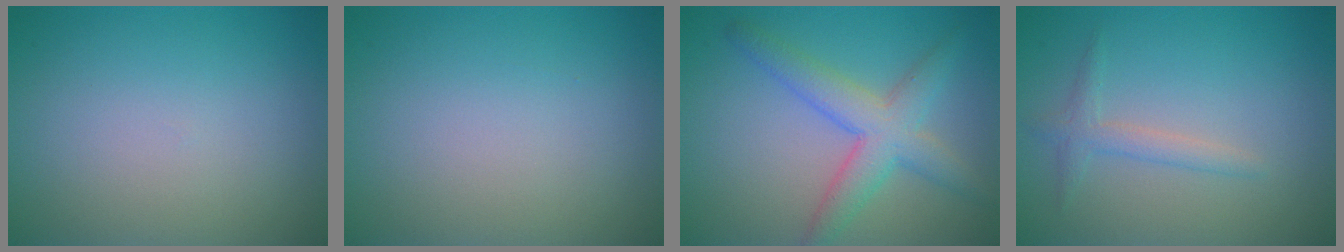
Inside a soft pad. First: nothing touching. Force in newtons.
{"total": 0.0}
{"total": 4.7, "press": 4.7, "slide": 0.1}
{"total": 1.7, "press": 1.7, "slide": 0.1}